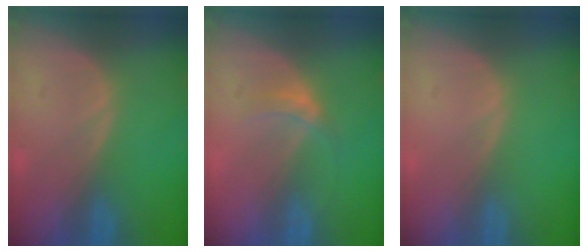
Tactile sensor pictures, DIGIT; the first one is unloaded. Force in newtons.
{"total": 2.9, "press": 2.5, "slide": 1.5}
{"total": 0.0}